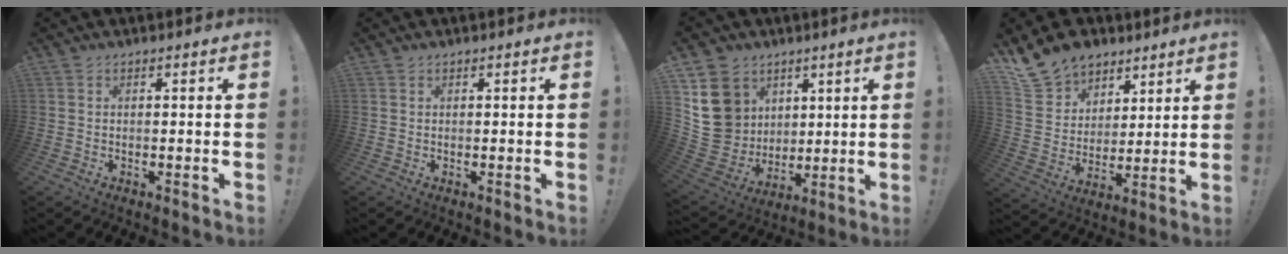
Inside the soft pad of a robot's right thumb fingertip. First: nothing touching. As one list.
[{"total": 0.0}, {"total": 17.4, "force": [5.9, 15.1, 6.4], "torque": [-0.120, -0.028, 0.136]}, {"total": 14.2, "force": [10.4, 9.2, 3.3], "torque": [-0.073, -0.069, 0.206]}]